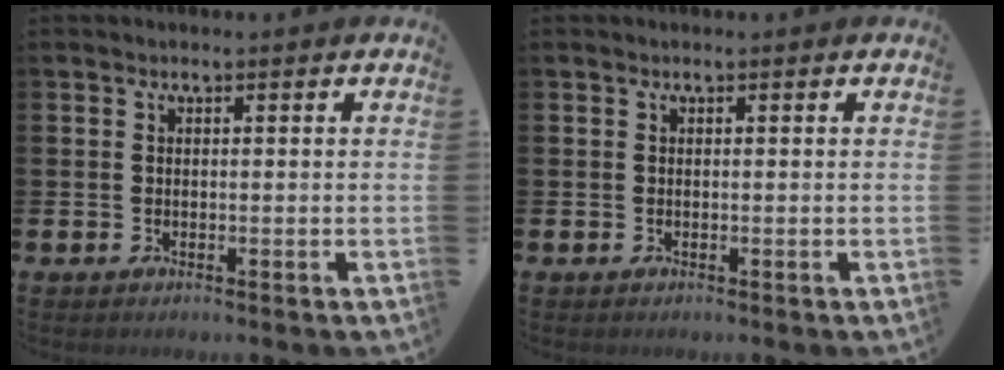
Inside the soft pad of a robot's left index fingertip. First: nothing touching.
{"total": 0.0}